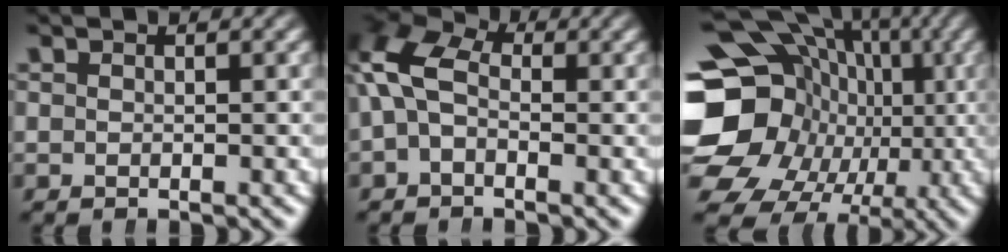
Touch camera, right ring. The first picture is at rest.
{"total": 6.8, "force": [1.1, 5.4, 3.9], "torque": [-0.093, 0.011, 0.002]}
{"total": 20.5, "force": [-1.2, 17.4, 10.7], "torque": [-0.209, -0.057, -0.014]}